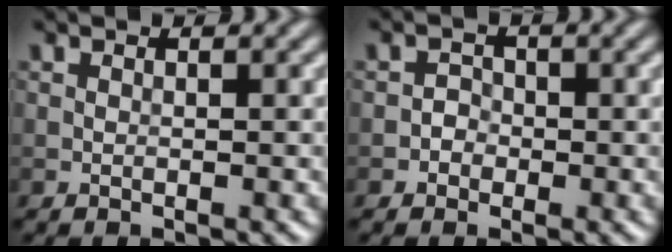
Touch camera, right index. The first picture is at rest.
{"total": 1.2, "force": [-0.5, 1.1, 0.1], "torque": [0.008, 0.003, -0.010]}